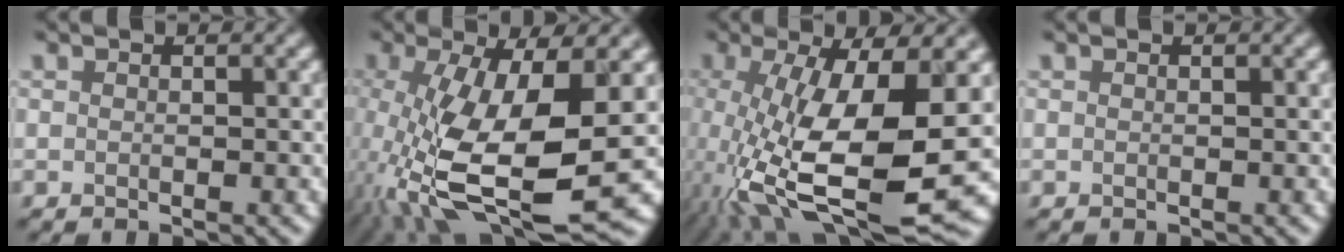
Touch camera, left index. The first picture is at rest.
{"total": 12.9, "force": [-3.1, 4.6, 11.6], "torque": [-0.243, -0.034, -0.047]}
{"total": 14.2, "force": [-3.5, 4.8, 12.9], "torque": [-0.246, -0.024, -0.056]}
{"total": 0.0}